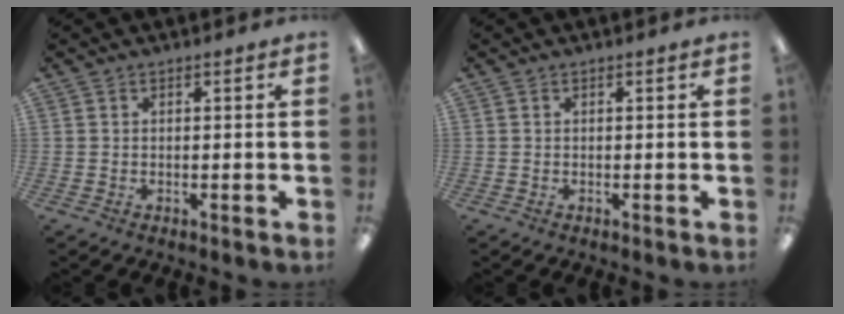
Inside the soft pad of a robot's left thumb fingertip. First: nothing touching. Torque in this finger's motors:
{"motor_torque": [0.00, 0.00, 0.07, -0.01, 0.00]}